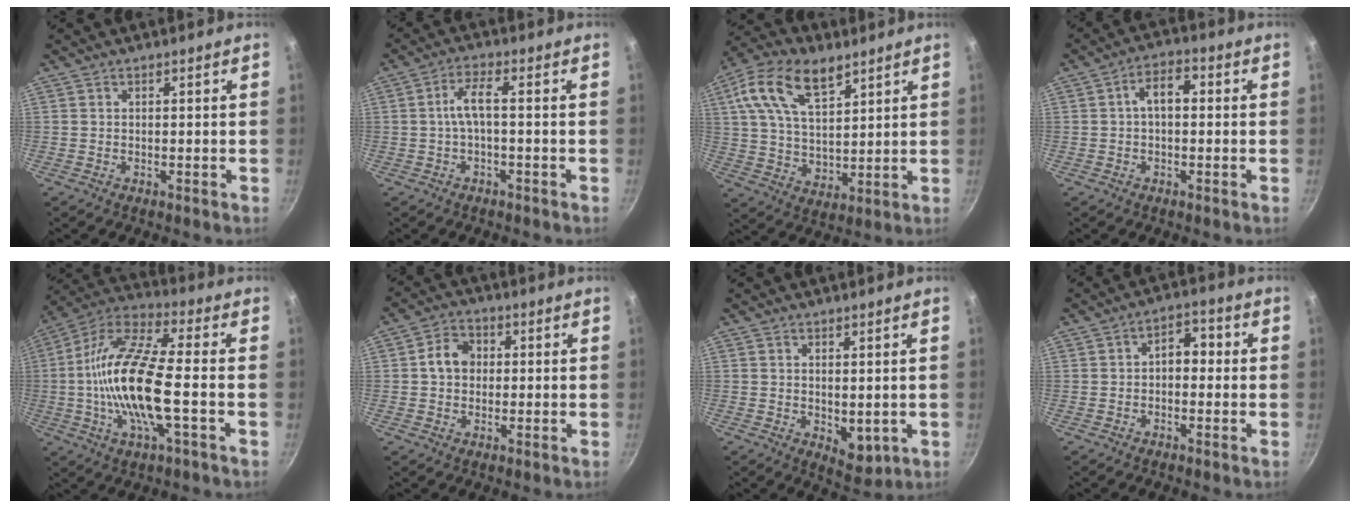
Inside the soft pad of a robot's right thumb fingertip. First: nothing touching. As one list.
[{"total": 4.4, "force": [-0.7, 1.1, 4.2], "torque": [-0.093, 0.020, -0.017]}, {"total": 16.1, "force": [7.7, 9.3, 10.7], "torque": [-0.174, -0.018, 0.136]}, {"total": 5.7, "force": [0.5, 3.3, 4.6], "torque": [-0.064, 0.019, -0.001]}, {"total": 18.5, "force": [-2.4, 5.6, 17.5], "torque": [-0.342, 0.030, -0.063]}, {"total": 5.9, "force": [0.5, 4.9, 3.3], "torque": [-0.030, 0.014, -0.002]}, {"total": 4.9, "force": [0.4, 2.9, 3.9], "torque": [-0.046, -0.016, 0.012]}, {"total": 5.0, "force": [0.0, 3.3, 3.7], "torque": [-0.027, 0.016, -0.011]}]